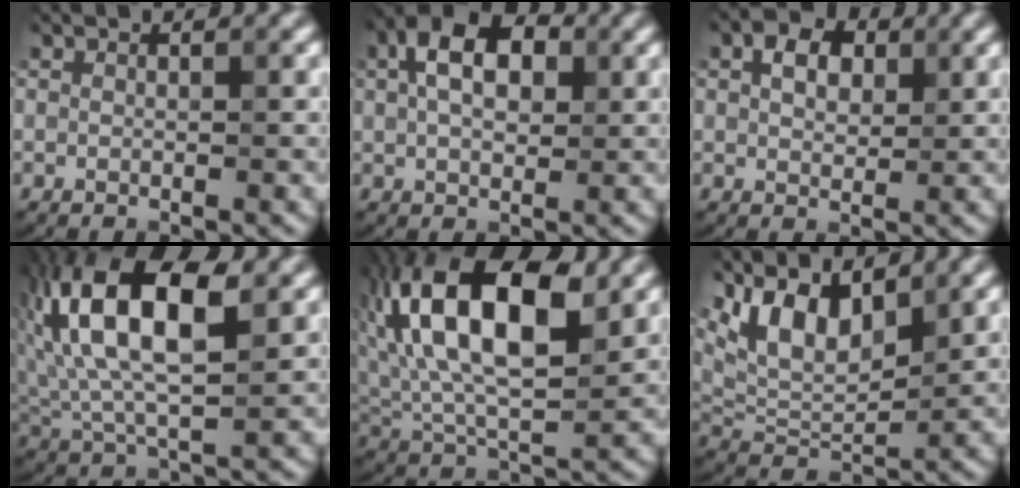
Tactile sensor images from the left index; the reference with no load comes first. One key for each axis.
{"total": 6.9, "fx": 2.1, "fy": 4.2, "fz": 5.0, "tx": -0.093, "ty": 0.025, "tz": 0.017}
{"total": 3.2, "fx": 1.2, "fy": 2.2, "fz": 2.1, "tx": -0.039, "ty": 0.006, "tz": 0.017}
{"total": 12.0, "fx": 3.0, "fy": 5.6, "fz": 10.2, "tx": -0.198, "ty": 0.019, "tz": 0.048}
{"total": 14.2, "fx": 4.2, "fy": 7.1, "fz": 11.6, "tx": -0.207, "ty": 0.021, "tz": 0.069}
{"total": 6.4, "fx": 3.5, "fy": 2.9, "fz": 4.5, "tx": -0.085, "ty": -0.007, "tz": 0.068}